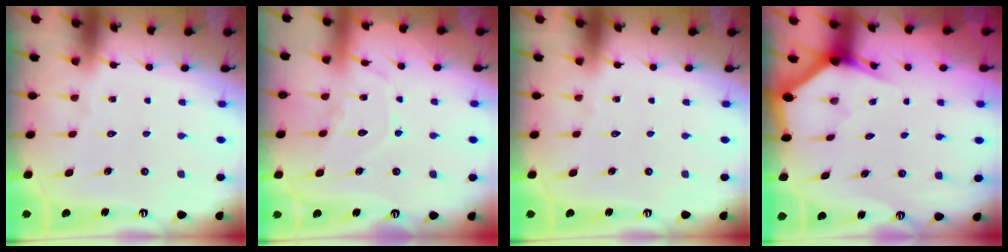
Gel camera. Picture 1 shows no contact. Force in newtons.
{"total": 10.1, "press": 10.1, "slide": 0.7}
{"total": 0.0}
{"total": 2.9, "press": 2.9, "slide": 0.1}